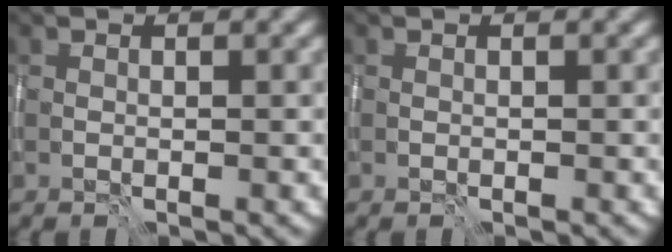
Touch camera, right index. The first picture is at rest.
{"total": 0.0}